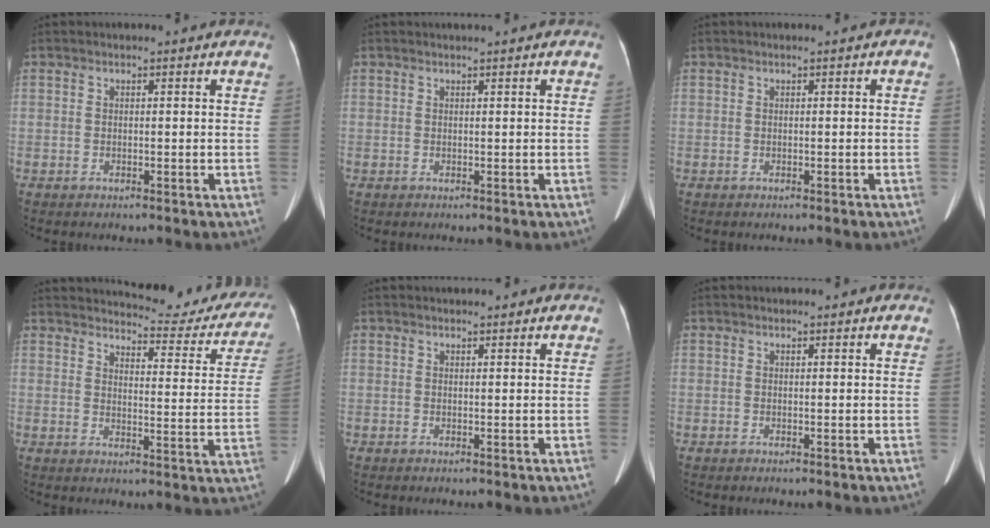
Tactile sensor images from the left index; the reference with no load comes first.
{"total": 0.6, "force": [0.4, -0.1, 0.4], "torque": [-0.007, 0.004, 0.011]}
{"total": 0.0}
{"total": 19.2, "force": [18.1, 4.0, 5.0], "torque": [-0.044, -0.060, 0.198]}
{"total": 2.3, "force": [2.0, 0.5, 1.0], "torque": [-0.013, 0.017, 0.027]}
{"total": 1.8, "force": [1.6, 0.4, 0.8], "torque": [-0.014, 0.016, 0.016]}